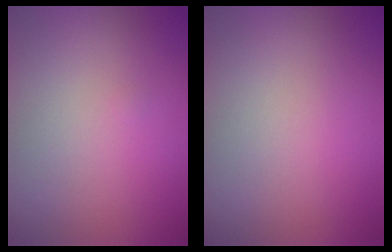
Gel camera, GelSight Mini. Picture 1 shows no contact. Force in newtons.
{"total": 0.0}